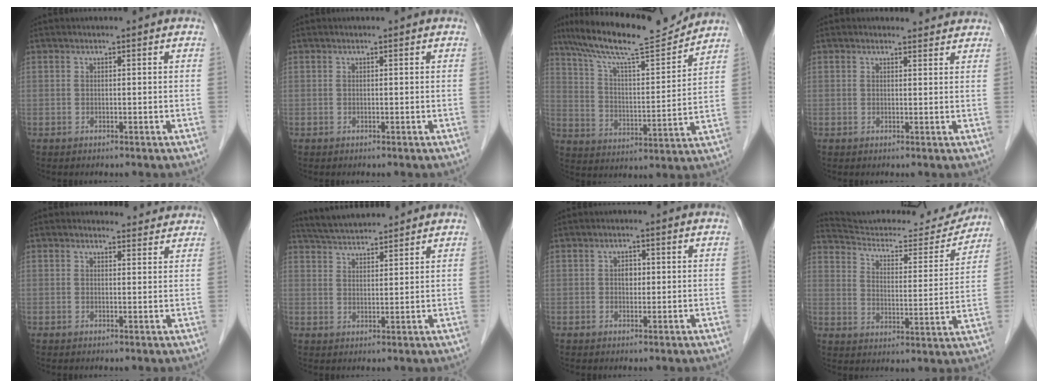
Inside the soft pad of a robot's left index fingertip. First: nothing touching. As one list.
[{"total": 0.0}, {"total": 16.9, "force": [15.0, 1.1, 7.6], "torque": [-0.138, 0.007, 0.246]}, {"total": 2.6, "force": [2.5, 0.8, 0.0], "torque": [-0.006, 0.002, 0.023]}, {"total": 3.2, "force": [3.0, 1.0, -0.2], "torque": [0.000, 0.002, 0.028]}, {"total": 8.6, "force": [8.2, 0.9, 2.7], "torque": [-0.054, 0.030, 0.140]}, {"total": 1.7, "force": [0.2, 1.2, 1.1], "torque": [-0.017, 0.004, 0.003]}, {"total": 18.9, "force": [18.4, 2.5, 3.6], "torque": [-0.055, -0.027, 0.261]}]